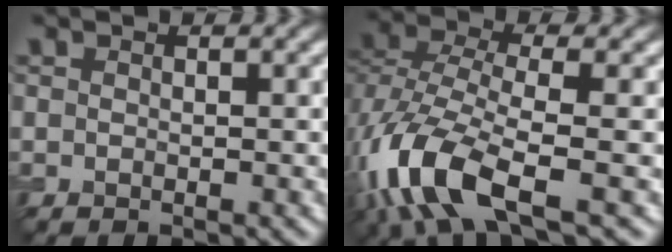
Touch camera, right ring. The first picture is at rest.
{"total": 9.8, "force": [-4.5, 4.0, 7.8], "torque": [-0.183, -0.006, -0.100]}